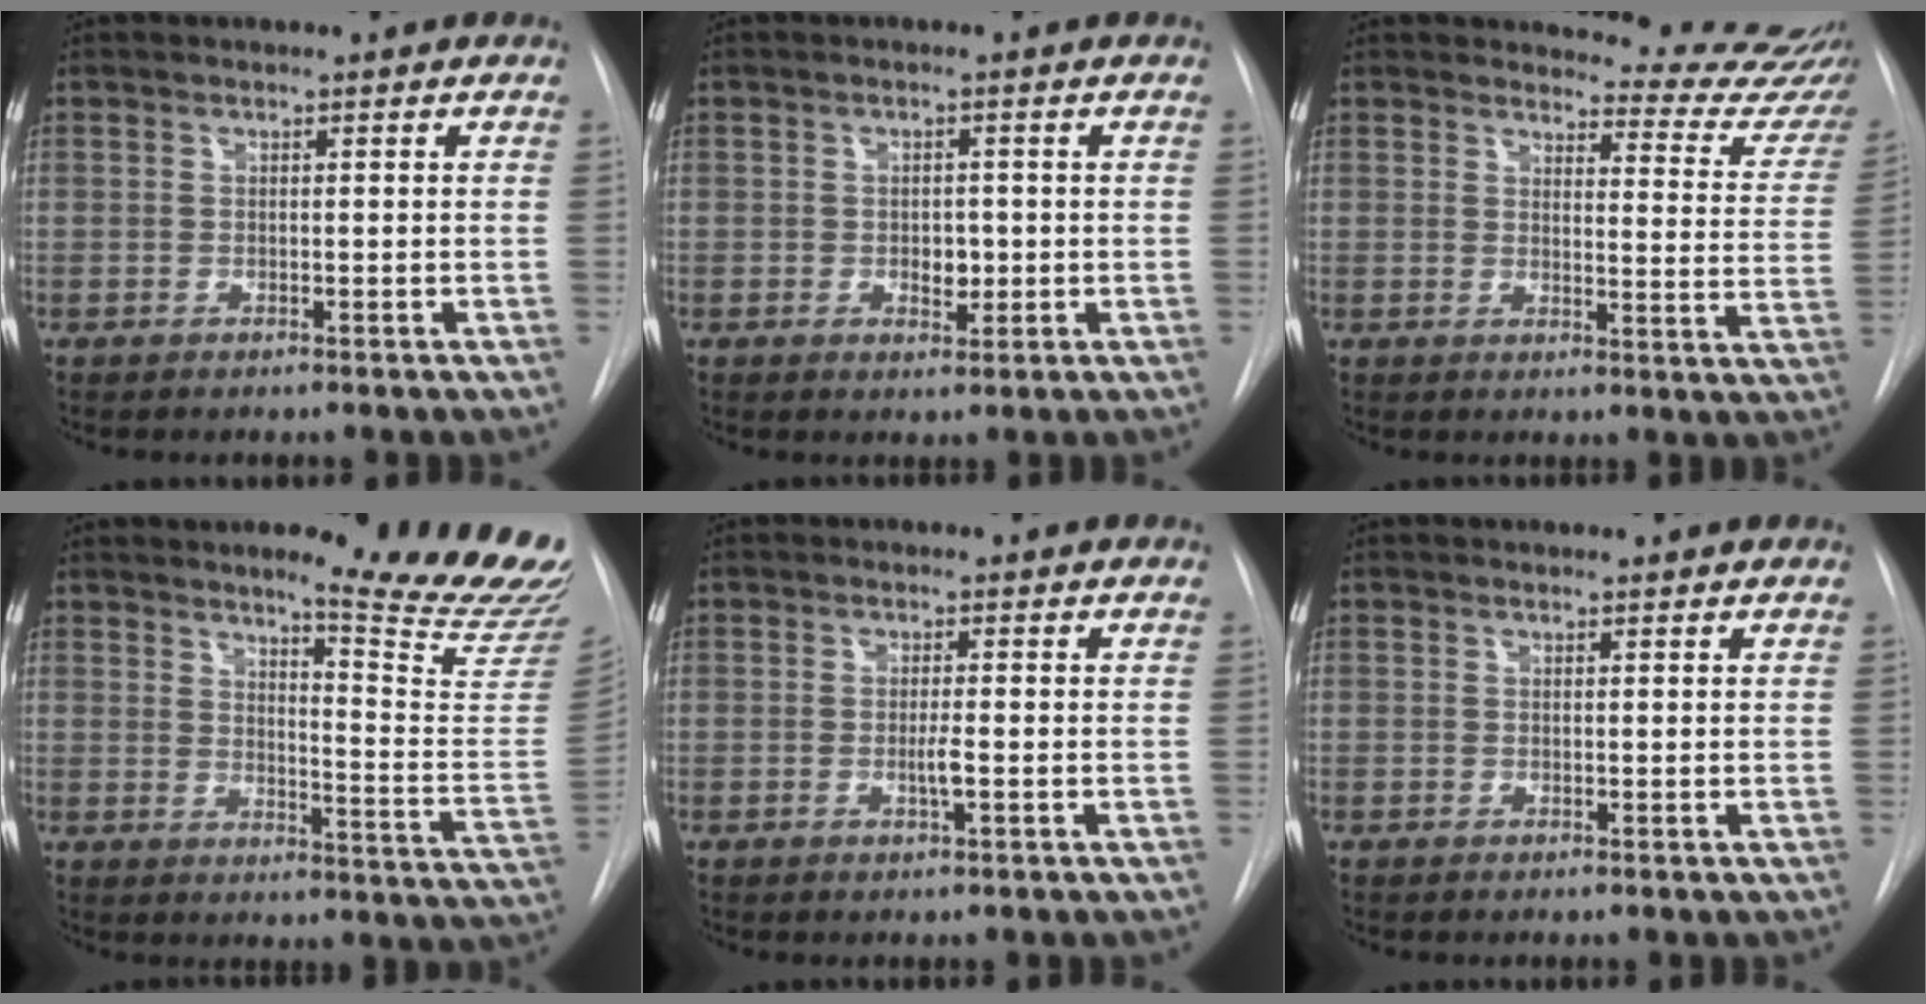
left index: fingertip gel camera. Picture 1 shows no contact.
{"total": 2.6, "force": [-0.3, 1.7, 1.9], "torque": [-0.026, 0.000, 0.000]}
{"total": 14.0, "force": [13.9, 1.5, 1.1], "torque": [0.013, -0.105, 0.128]}
{"total": 17.6, "force": [15.8, -0.9, 7.8], "torque": [-0.103, -0.130, 0.180]}
{"total": 1.7, "force": [-0.4, -0.1, 1.7], "torque": [-0.033, -0.003, -0.007]}
{"total": 1.7, "force": [1.7, 0.3, 0.2], "torque": [-0.012, 0.011, 0.017]}